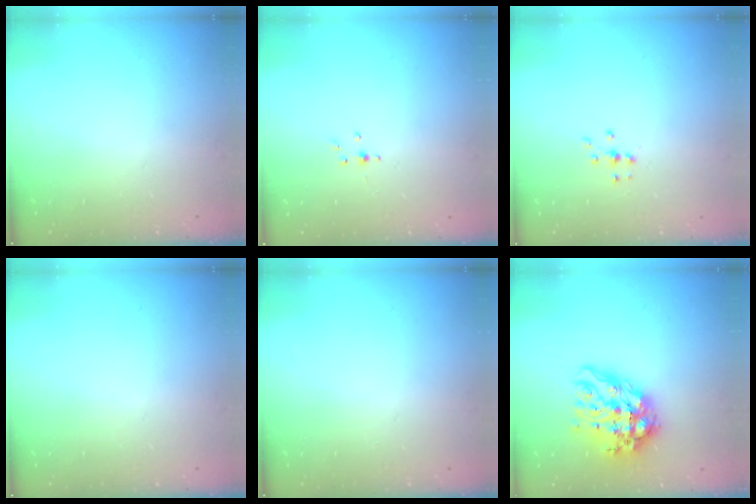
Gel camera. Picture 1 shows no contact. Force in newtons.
{"total": 2.3, "press": 1.9, "slide": 1.3}
{"total": 5.7, "press": 5.7, "slide": 0.7}
{"total": 0.0}
{"total": 0.0}
{"total": 14.3, "press": 14.2, "slide": 1.6}